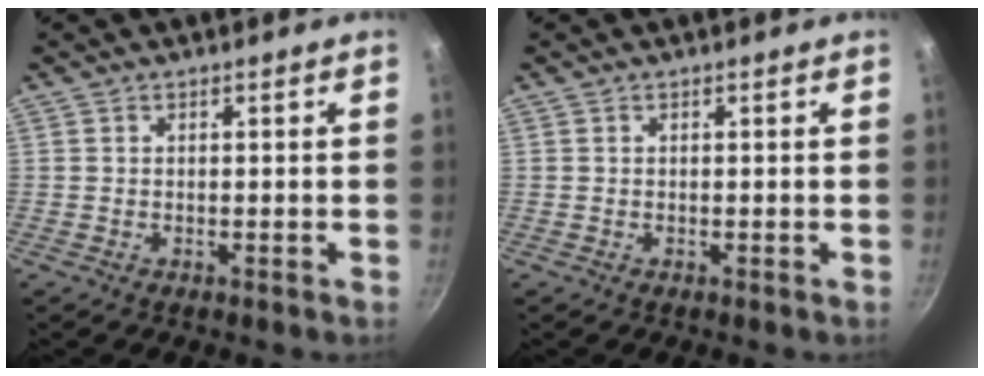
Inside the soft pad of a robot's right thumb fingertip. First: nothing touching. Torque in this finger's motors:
{"motor_torque": [-0.03, 0.03, -0.11, 0.11, 0.00]}